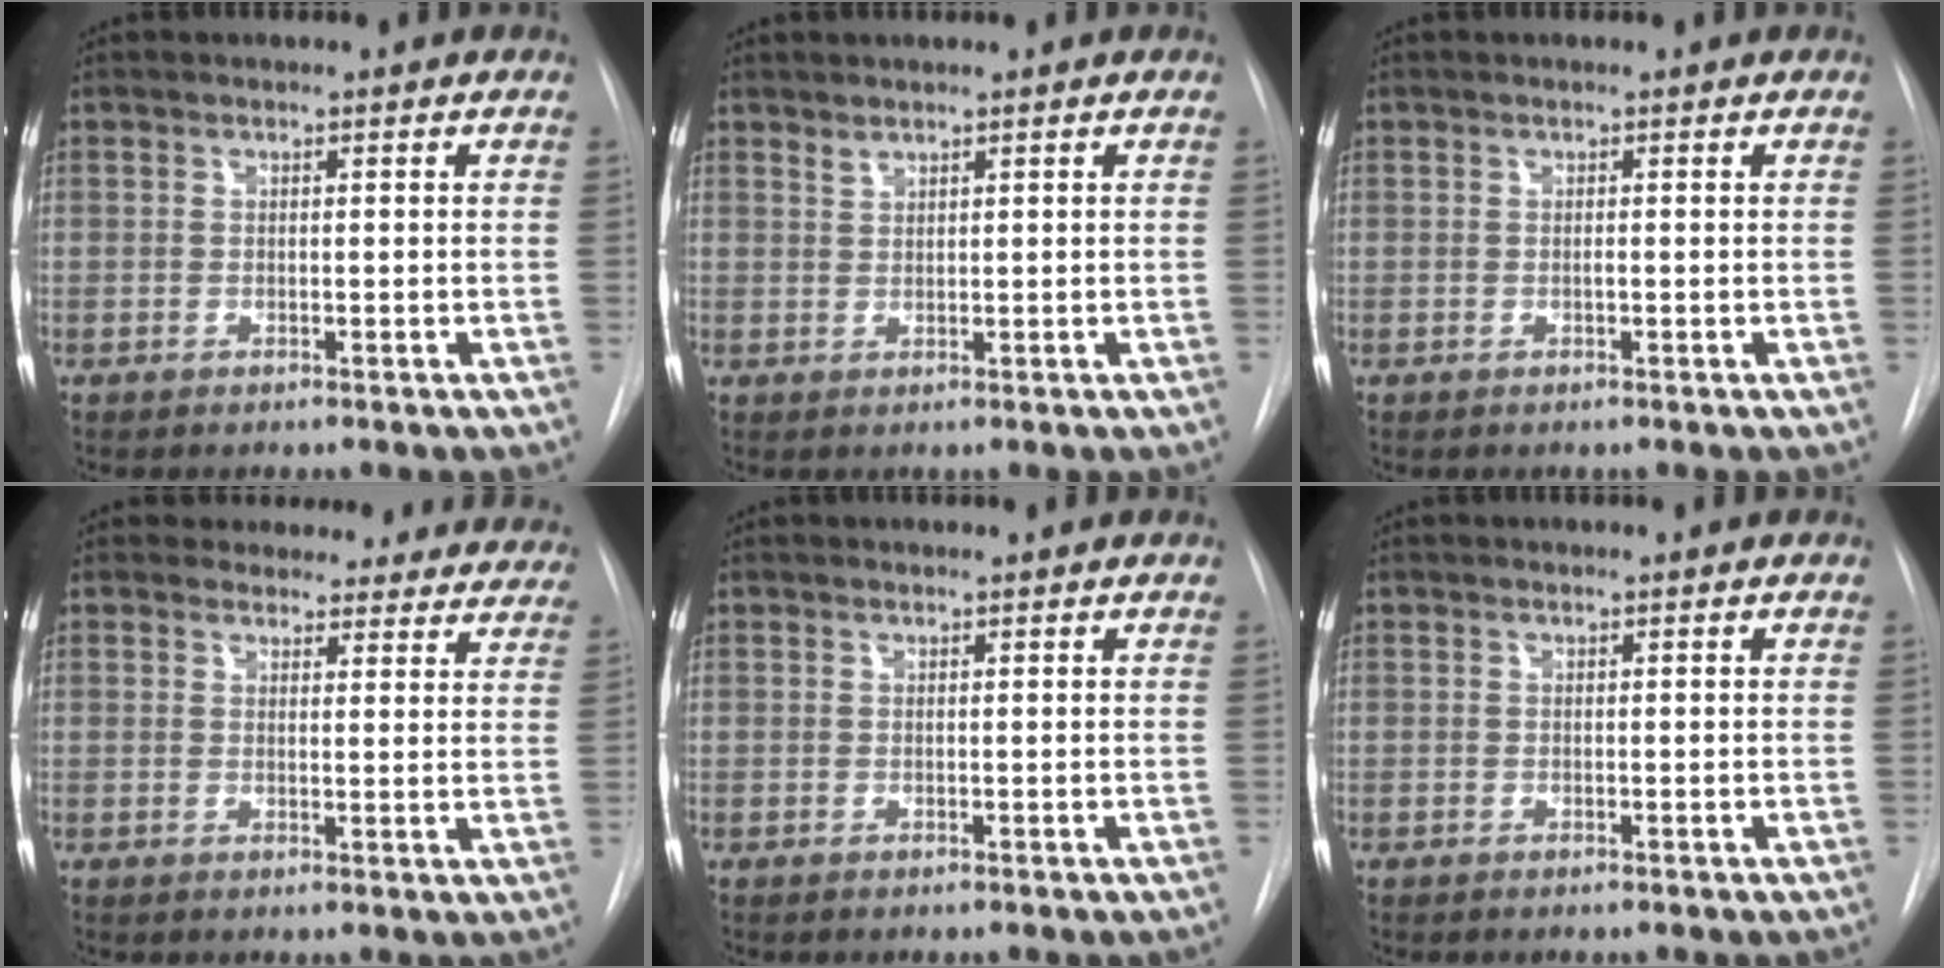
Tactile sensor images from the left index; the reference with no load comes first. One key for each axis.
{"total": 1.0, "fx": 0.9, "fy": 0.1, "fz": 0.1, "tx": -0.003, "ty": 0.000, "tz": 0.020}
{"total": 0.0}
{"total": 16.2, "fx": 15.1, "fy": 5.8, "fz": 1.6, "tx": 0.012, "ty": -0.019, "tz": 0.158}
{"total": 0.7, "fx": 0.7, "fy": 0.0, "fz": 0.0, "tx": 0.000, "ty": 0.000, "tz": 0.009}
{"total": 0.0}